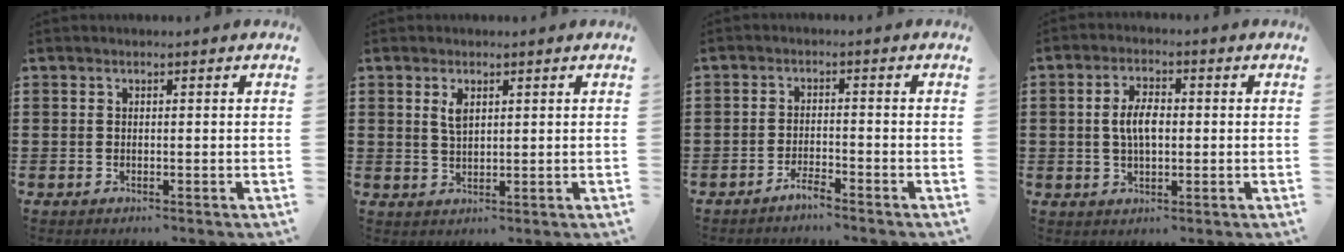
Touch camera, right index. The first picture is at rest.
{"total": 2.7, "force": [1.2, 1.2, 2.0], "torque": [-0.046, 0.004, 0.022]}
{"total": 2.4, "force": [-2.2, 0.0, 0.9], "torque": [-0.019, 0.002, -0.043]}
{"total": 5.1, "force": [0.1, 2.5, 4.5], "torque": [-0.087, 0.003, -0.004]}